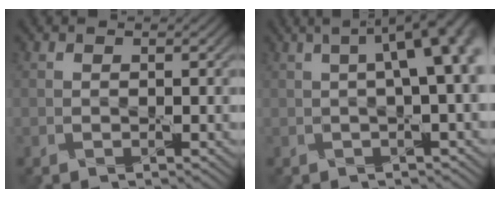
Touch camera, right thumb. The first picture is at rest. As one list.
[{"total": 10.1, "force": [1.6, 3.3, 9.5], "torque": [-0.093, 0.036, 0.007]}]